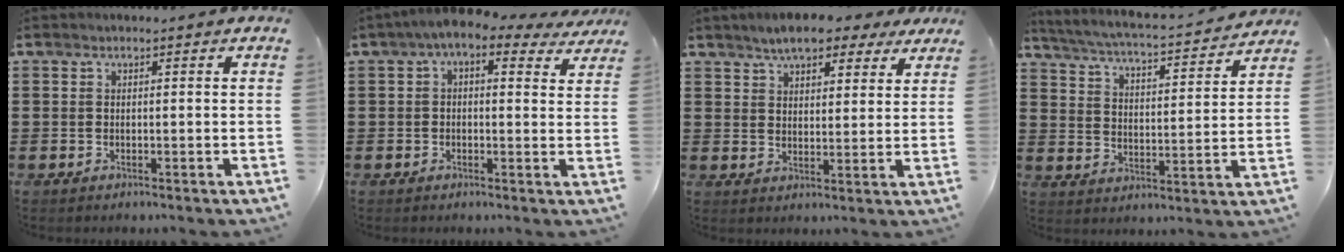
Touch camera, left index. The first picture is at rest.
{"total": 4.3, "force": [2.2, 1.4, 3.5], "torque": [-0.074, 0.000, 0.033]}
{"total": 6.2, "force": [5.3, 2.1, 2.3], "torque": [-0.054, -0.002, 0.098]}
{"total": 3.9, "force": [3.7, -0.3, 1.4], "torque": [-0.048, -0.032, 0.054]}